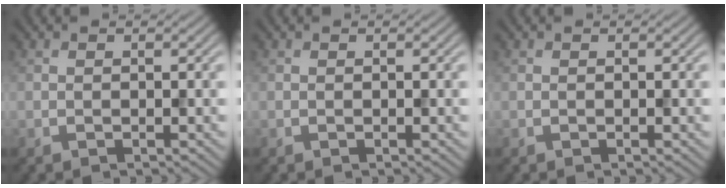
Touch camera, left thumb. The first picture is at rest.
{"total": 0.0}
{"total": 0.0}